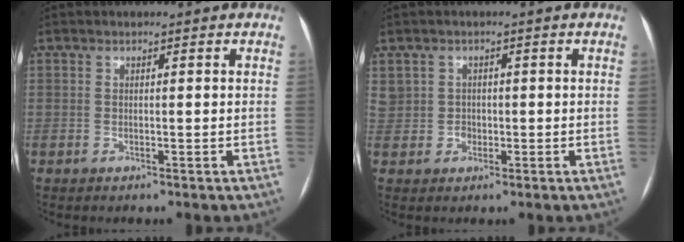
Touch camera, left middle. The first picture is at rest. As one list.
[{"total": 3.9, "force": [0.5, 3.9, 0.4], "torque": [-0.007, 0.013, 0.019]}]